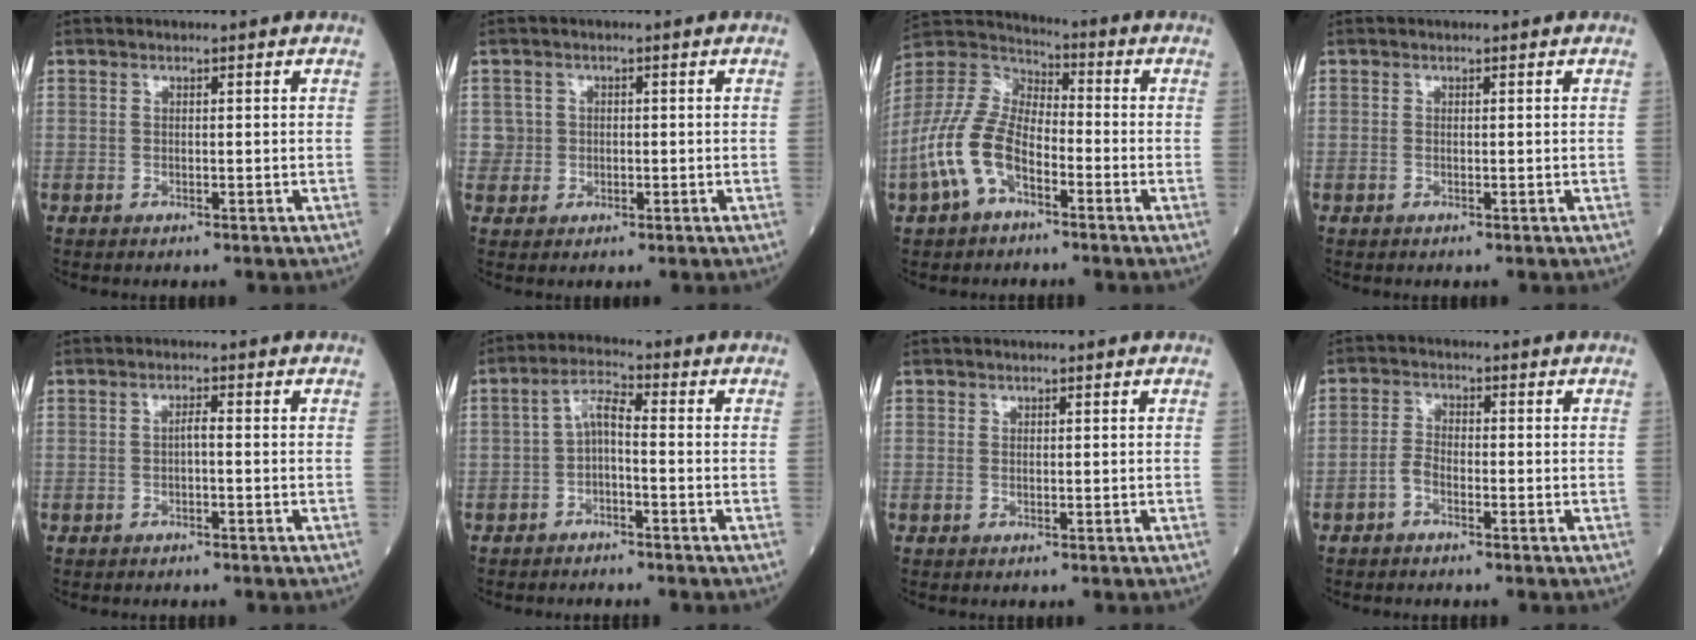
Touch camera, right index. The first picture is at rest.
{"total": 2.1, "force": [0.1, 2.1, -0.2], "torque": [0.010, 0.007, 0.003]}
{"total": 11.8, "force": [-4.9, 5.9, 9.0], "torque": [-0.219, 0.012, -0.101]}
{"total": 0.0}
{"total": 1.2, "force": [-0.3, 0.1, 1.1], "torque": [-0.019, 0.003, -0.006]}
{"total": 4.1, "force": [-0.9, 1.2, 3.8], "torque": [-0.071, 0.015, -0.020]}
{"total": 0.0}
{"total": 2.4, "force": [-1.4, 1.1, 1.5], "torque": [-0.031, 0.004, -0.030]}